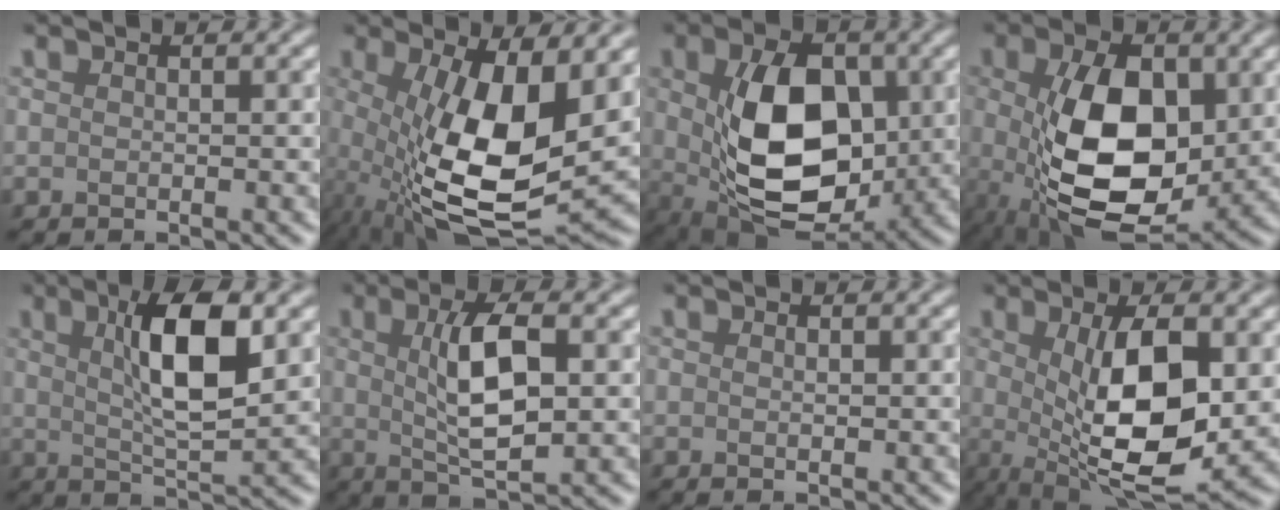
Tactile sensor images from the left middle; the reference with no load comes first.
{"total": 11.5, "force": [-0.5, 4.3, 10.6], "torque": [-0.205, -0.013, 0.000]}
{"total": 9.7, "force": [0.4, 5.8, 7.8], "torque": [-0.144, -0.002, 0.022]}
{"total": 9.6, "force": [-0.3, 5.2, 8.1], "torque": [-0.154, -0.005, 0.010]}
{"total": 6.0, "force": [1.9, 1.2, 5.6], "torque": [-0.098, 0.012, 0.040]}
{"total": 5.1, "force": [0.8, 1.3, 4.9], "torque": [-0.096, 0.009, 0.022]}
{"total": 0.9, "force": [0.4, 0.5, 0.6], "torque": [0.003, 0.009, -0.002]}
{"total": 8.8, "force": [0.2, 2.8, 8.4], "torque": [-0.152, -0.008, 0.015]}